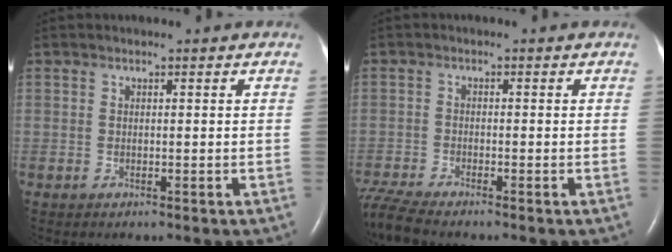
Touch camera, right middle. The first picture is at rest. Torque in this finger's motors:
{"motor_torque": [0.38, -0.38, 0.01, 0.03]}